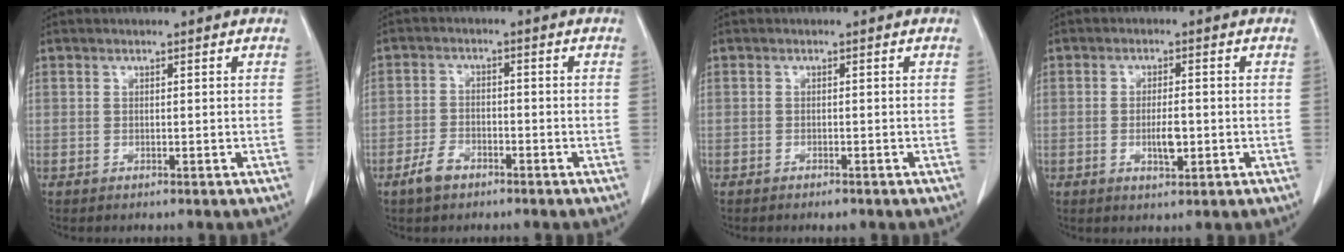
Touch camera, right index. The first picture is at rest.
{"total": 3.8, "force": [-2.6, 2.0, 1.8], "torque": [-0.036, 0.003, -0.046]}
{"total": 1.3, "force": [-1.0, 0.3, 0.7], "torque": [-0.013, -0.001, -0.010]}
{"total": 3.8, "force": [-0.9, 1.2, 3.5], "torque": [-0.066, -0.001, -0.010]}